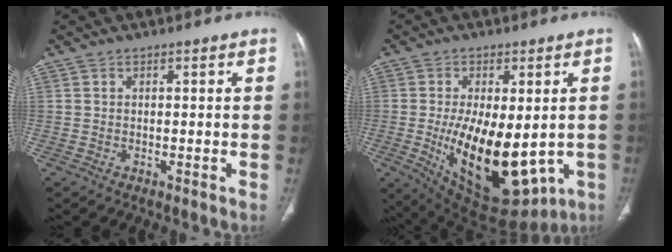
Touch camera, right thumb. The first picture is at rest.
{"total": 20.6, "force": [-3.6, 10.5, 17.4], "torque": [-0.266, -0.024, -0.021]}